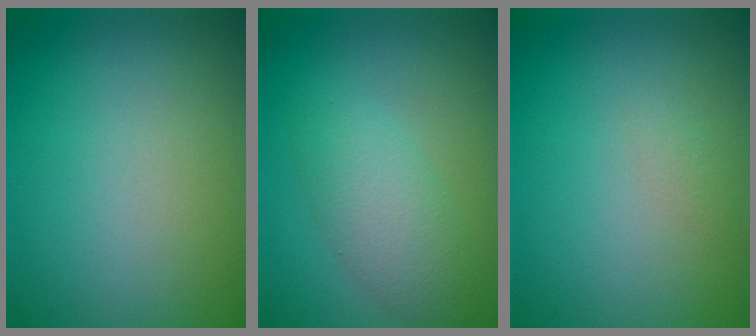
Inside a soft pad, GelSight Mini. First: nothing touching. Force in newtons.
{"total": 3.9, "press": 3.8, "slide": 0.2}
{"total": 0.6, "press": 0.6, "slide": 0.0}